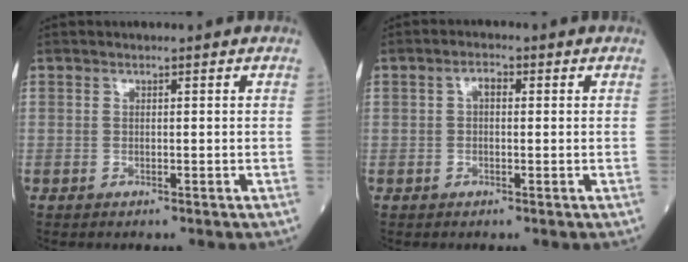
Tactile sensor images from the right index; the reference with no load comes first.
{"total": 2.1, "force": [0.4, 1.1, 1.8], "torque": [-0.033, 0.011, 0.006]}